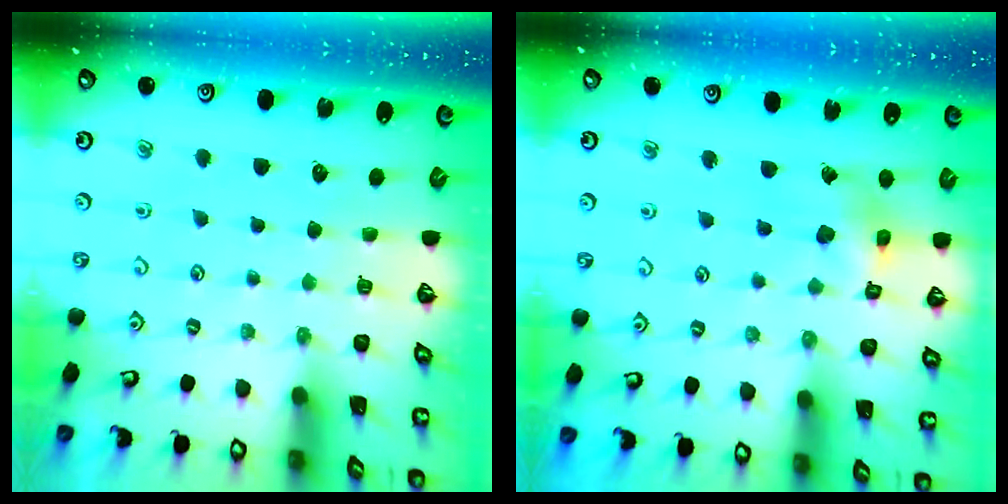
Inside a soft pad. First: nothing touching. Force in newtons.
{"total": 11.5, "press": 11.4, "slide": 1.7}